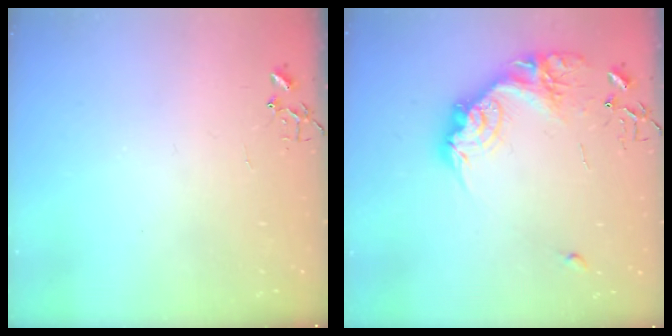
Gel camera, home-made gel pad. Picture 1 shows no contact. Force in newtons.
{"total": 19.5, "press": 19.5, "slide": 1.4}